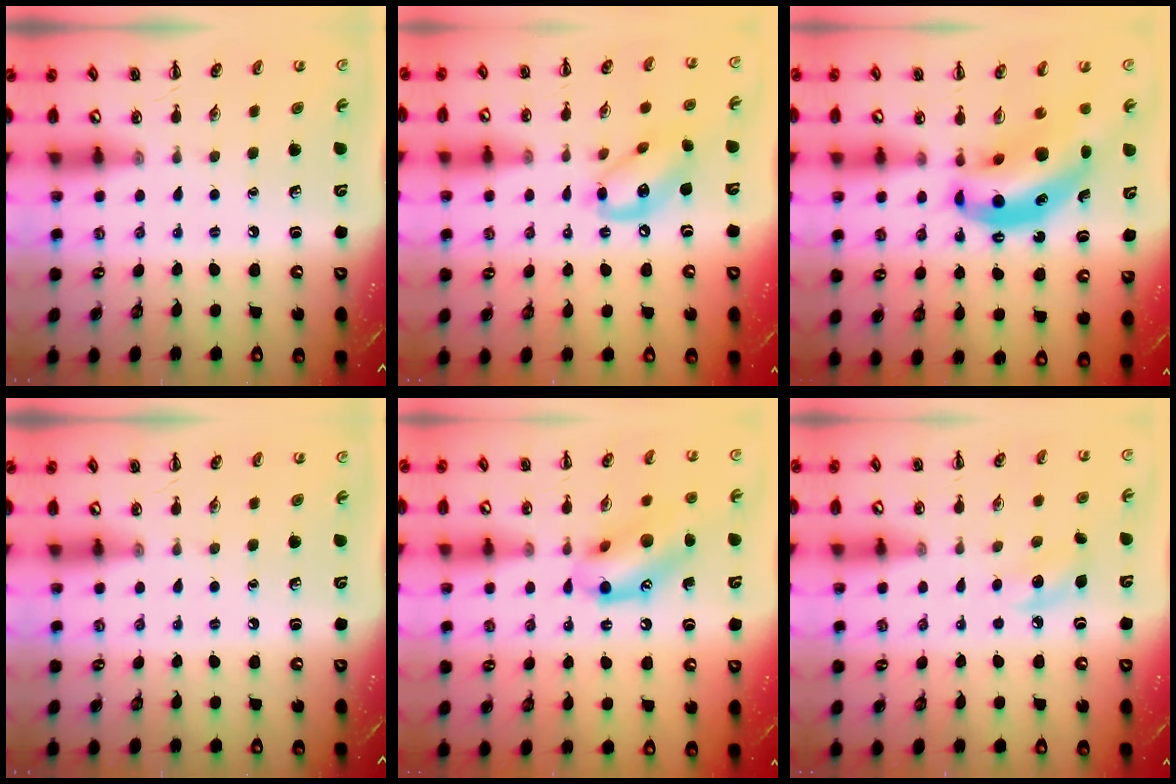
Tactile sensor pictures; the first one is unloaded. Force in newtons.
{"total": 12.3, "press": 12.0, "slide": 2.6}
{"total": 13.1, "press": 12.7, "slide": 3.0}
{"total": 0.0}
{"total": 14.8, "press": 14.6, "slide": 2.3}
{"total": 7.4, "press": 7.2, "slide": 1.8}